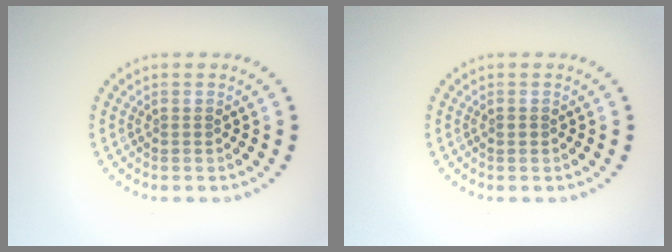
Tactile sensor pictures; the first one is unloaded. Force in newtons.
{"total": 0.6, "press": 0.6, "slide": 0.1}